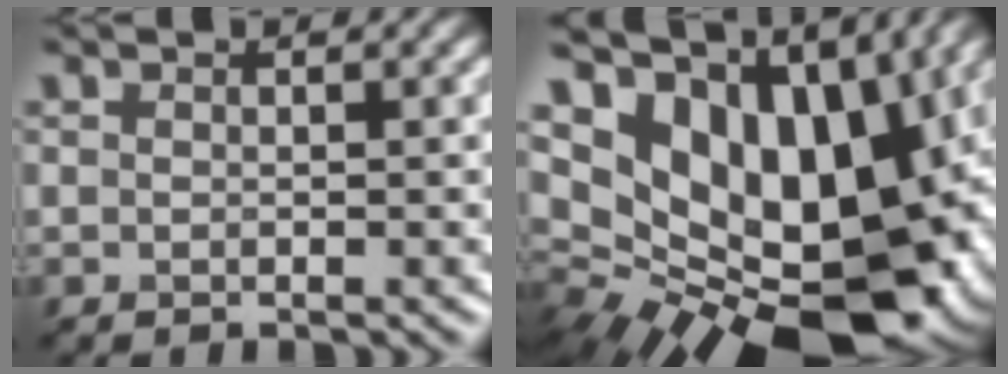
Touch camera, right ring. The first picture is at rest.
{"total": 18.4, "force": [3.9, 11.5, 13.8], "torque": [-0.213, -0.004, 0.095]}